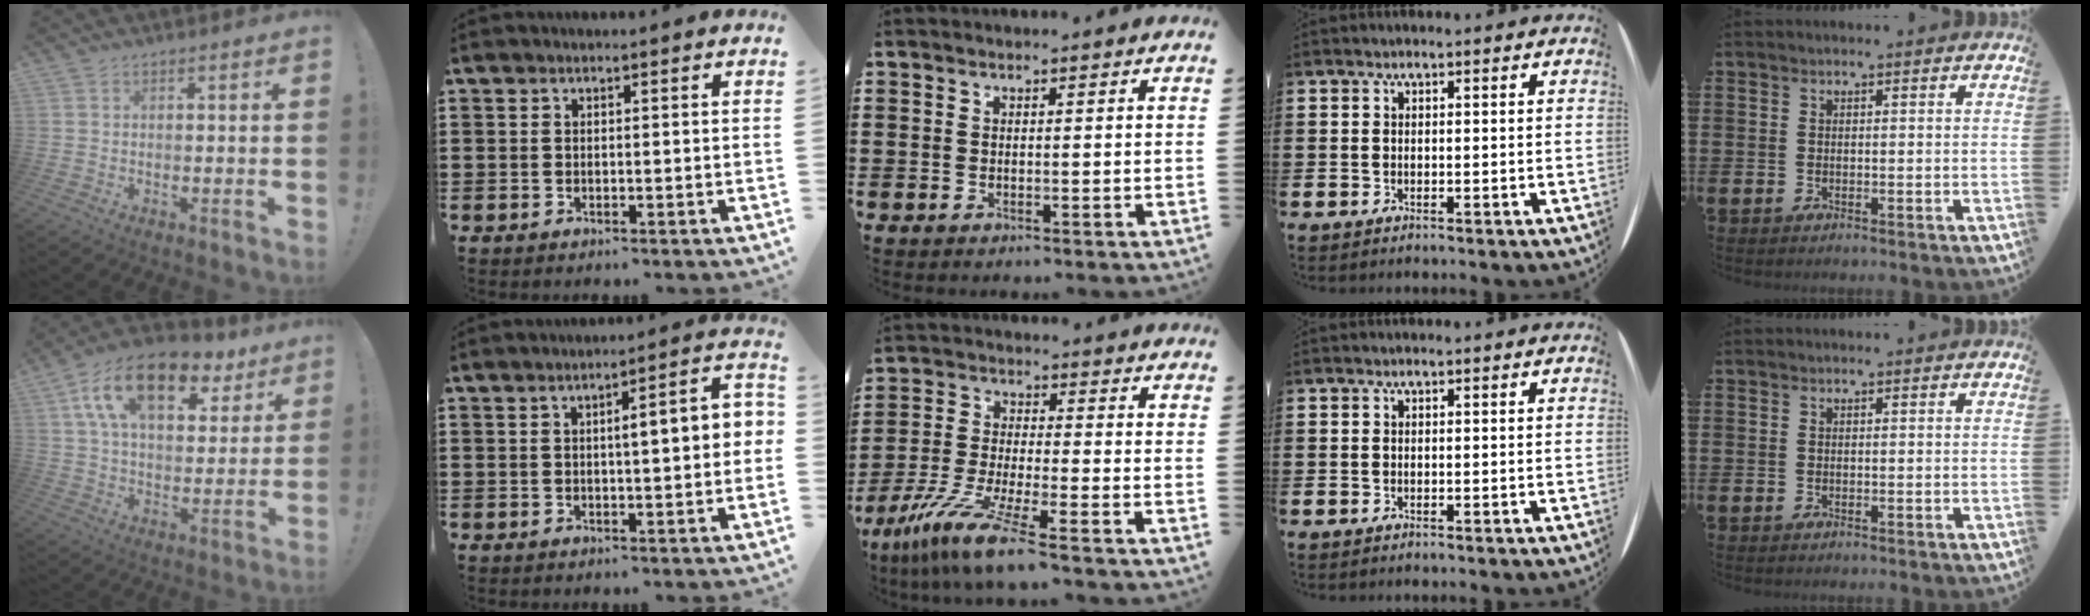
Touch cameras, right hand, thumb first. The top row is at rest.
{"thumb": {"total": 19.2, "force": [10.1, 9.9, 13.0], "torque": [-0.218, -0.041, 0.176]}, "index": {"total": 4.3, "force": [0.0, 0.5, 4.3], "torque": [-0.069, -0.001, -0.006]}, "middle": {"total": 9.2, "force": [-7.2, 0.2, 5.8], "torque": [-0.129, -0.012, -0.143]}}